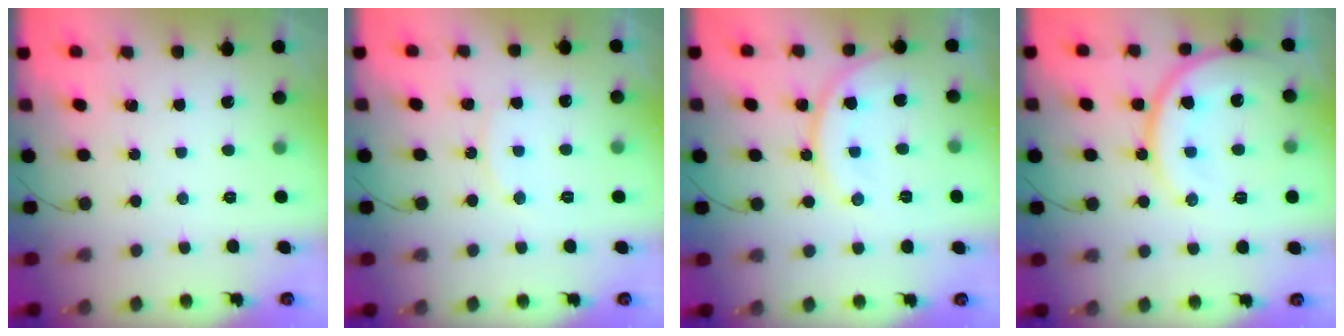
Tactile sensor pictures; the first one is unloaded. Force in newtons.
{"total": 6.5, "press": 6.5, "slide": 0.2}
{"total": 12.1, "press": 12.1, "slide": 0.5}
{"total": 15.8, "press": 15.7, "slide": 1.4}